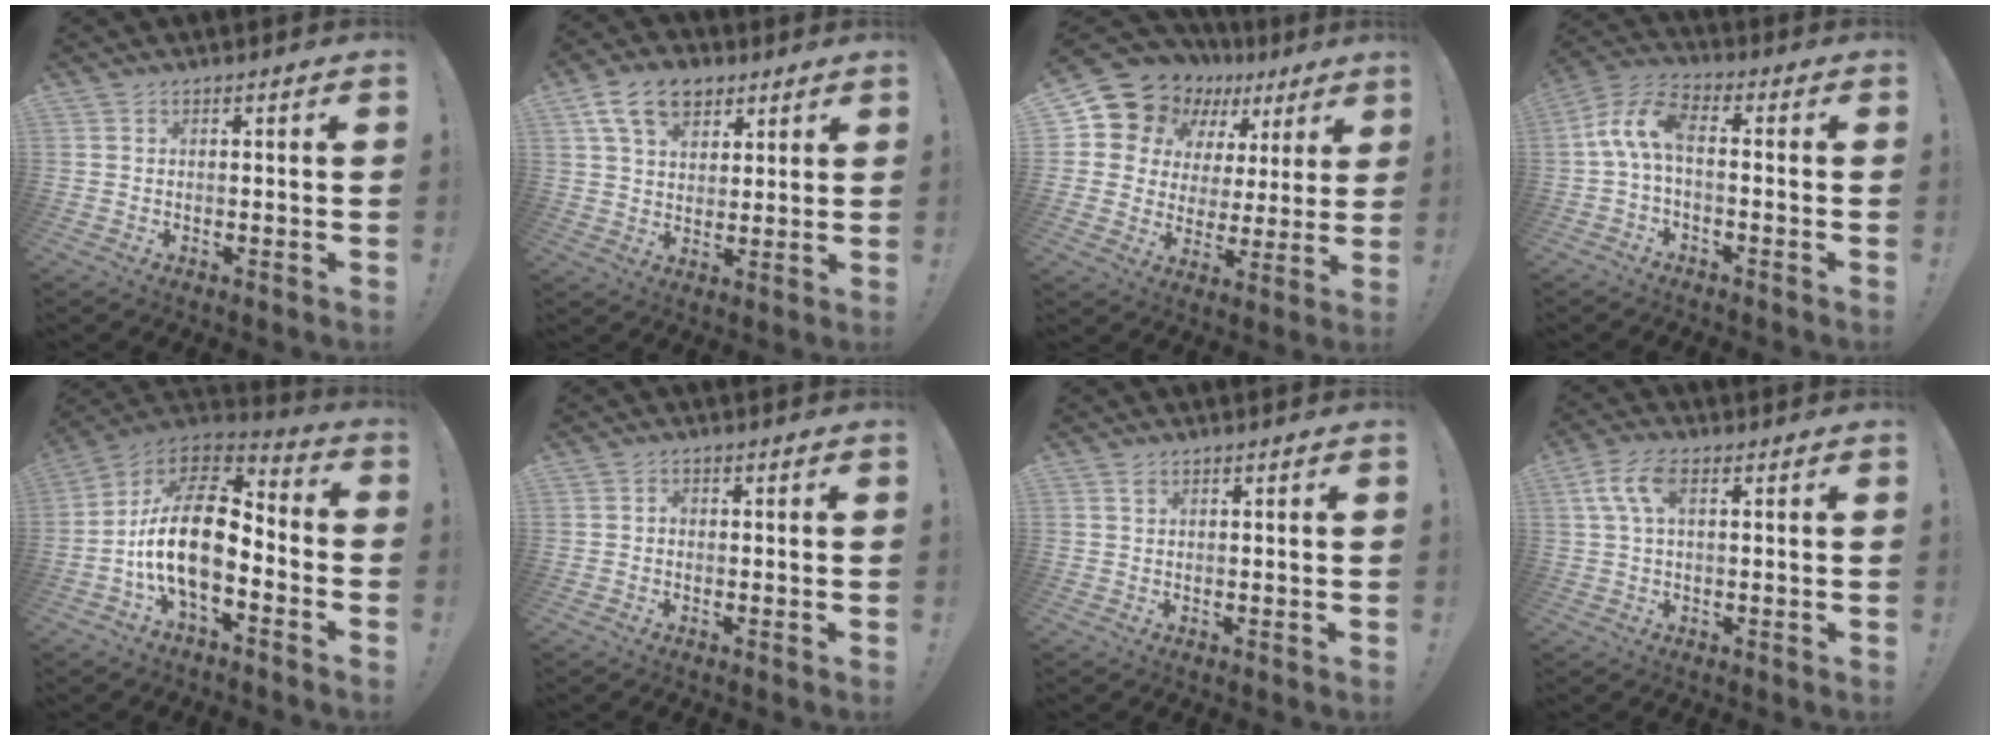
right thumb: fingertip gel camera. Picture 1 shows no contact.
{"total": 12.7, "force": [6.8, 8.4, 6.6], "torque": [-0.112, -0.017, 0.131]}
{"total": 13.1, "force": [9.9, 7.9, 3.6], "torque": [-0.070, -0.081, 0.189]}
{"total": 9.0, "force": [-0.3, 4.3, 7.9], "torque": [-0.172, 0.007, -0.002]}
{"total": 19.2, "force": [-3.0, 9.9, 16.2], "torque": [-0.307, 0.018, -0.046]}
{"total": 1.1, "force": [-0.6, 0.8, 0.4], "torque": [-0.015, 0.007, -0.010]}
{"total": 1.0, "force": [0.7, 0.5, 0.5], "torque": [-0.005, -0.001, 0.012]}
{"total": 7.3, "force": [2.1, 3.4, 6.1], "torque": [-0.119, 0.007, 0.041]}